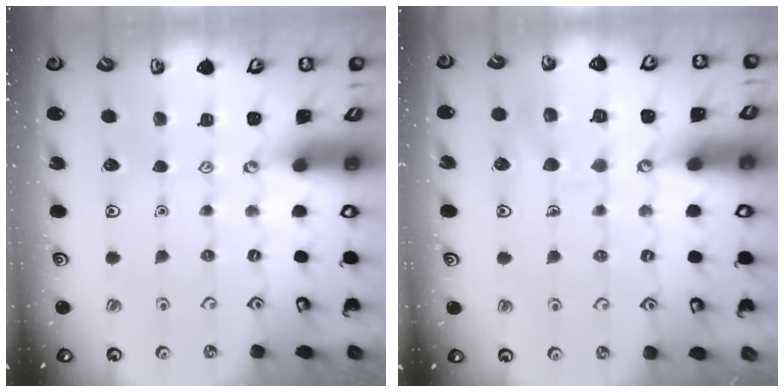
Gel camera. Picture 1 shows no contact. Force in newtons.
{"total": 9.3, "press": 9.3, "slide": 0.8}